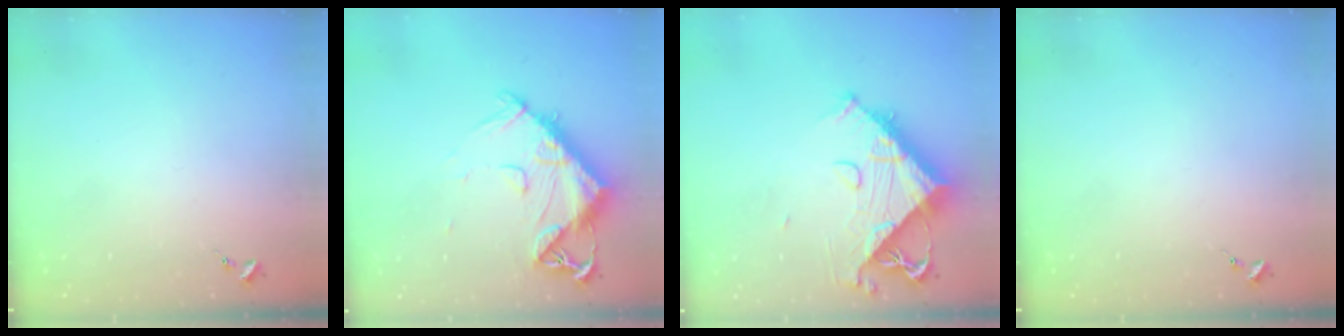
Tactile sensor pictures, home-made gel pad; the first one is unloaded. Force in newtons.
{"total": 13.6, "press": 13.5, "slide": 1.4}
{"total": 13.1, "press": 13.0, "slide": 1.5}
{"total": 0.0}